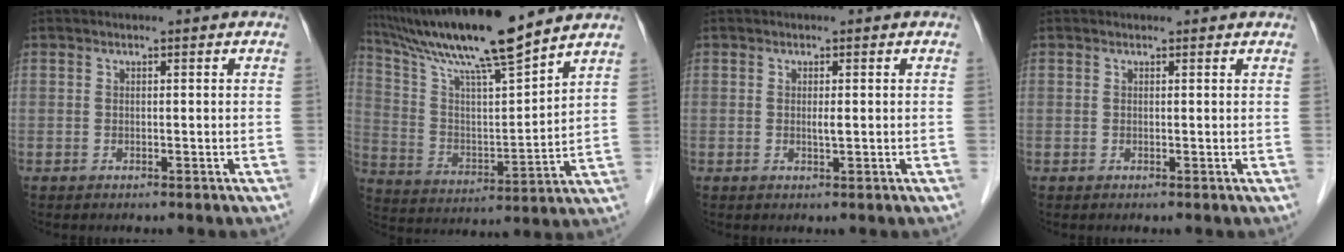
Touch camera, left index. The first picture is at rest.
{"total": 17.1, "force": [14.4, -0.3, 9.2], "torque": [-0.170, 0.002, 0.255]}
{"total": 0.9, "force": [0.0, 0.1, 0.9], "torque": [-0.019, -0.006, 0.000]}
{"total": 1.5, "force": [1.4, 0.6, 0.2], "torque": [-0.006, 0.010, 0.014]}